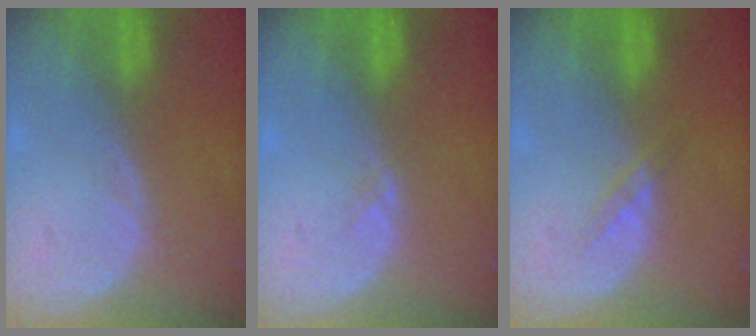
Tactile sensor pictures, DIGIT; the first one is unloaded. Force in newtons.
{"total": 0.8, "press": 0.5, "slide": 0.6}
{"total": 1.5, "press": 1.5, "slide": 0.1}